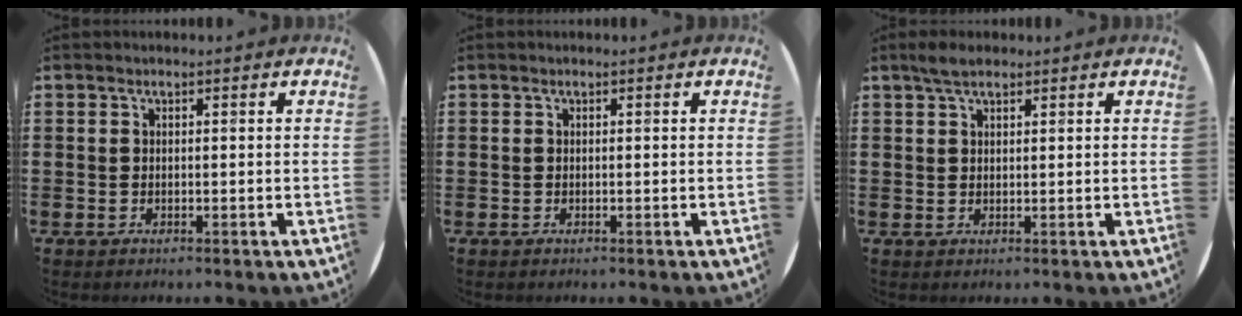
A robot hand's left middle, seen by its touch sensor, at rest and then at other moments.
{"total": 0.0}
{"total": 2.4, "force": [1.9, 0.8, 1.2], "torque": [-0.019, 0.004, 0.033]}